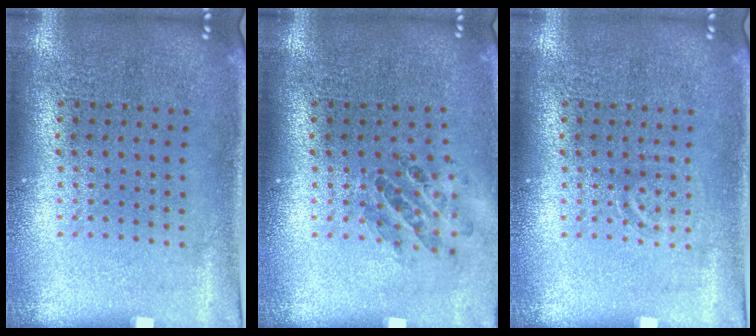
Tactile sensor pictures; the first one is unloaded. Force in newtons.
{"total": 0.9, "press": 0.9, "slide": 0.0}
{"total": 0.8, "press": 0.7, "slide": 0.2}